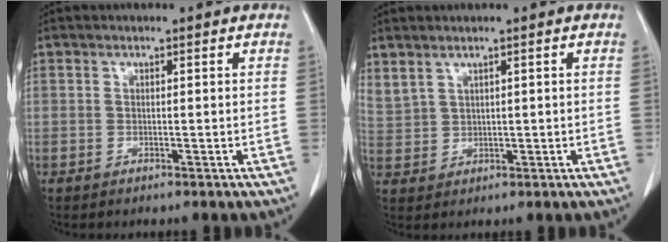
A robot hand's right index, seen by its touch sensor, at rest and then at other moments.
{"total": 4.3, "force": [3.0, 2.5, 1.6], "torque": [-0.044, 0.008, 0.079]}